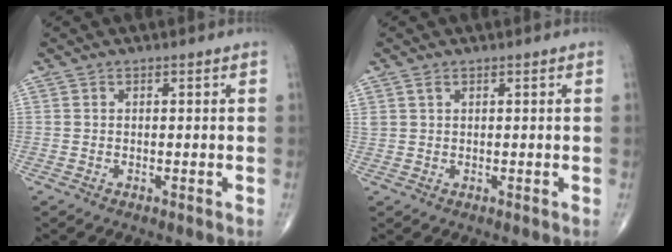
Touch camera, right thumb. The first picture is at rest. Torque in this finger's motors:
{"motor_torque": [0.07, 0.01, 0.12, 0.07, -0.02]}